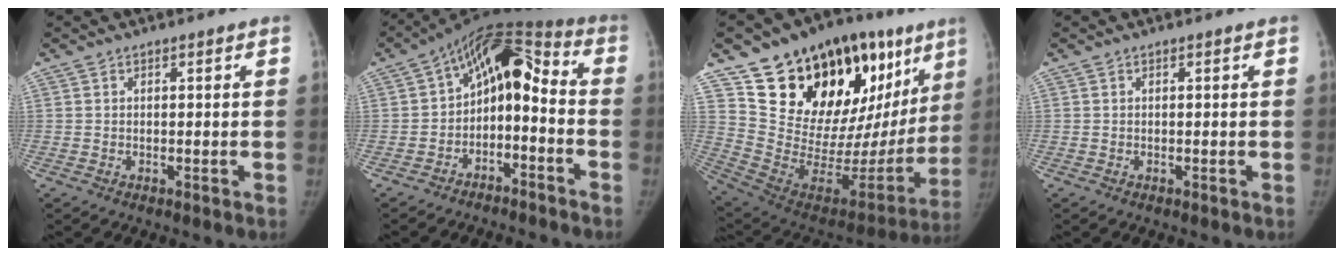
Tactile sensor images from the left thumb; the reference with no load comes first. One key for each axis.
{"total": 12.8, "fx": -3.3, "fy": 7.8, "fz": 9.5, "tx": -0.119, "ty": 0.087, "tz": -0.060}
{"total": 34.2, "fx": 19.2, "fy": 18.0, "fz": 21.8, "tx": -0.286, "ty": -0.043, "tz": 0.314}
{"total": 0.0}